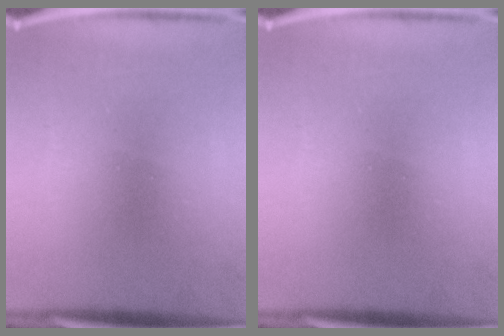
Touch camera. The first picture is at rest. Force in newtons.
{"total": 0.0}